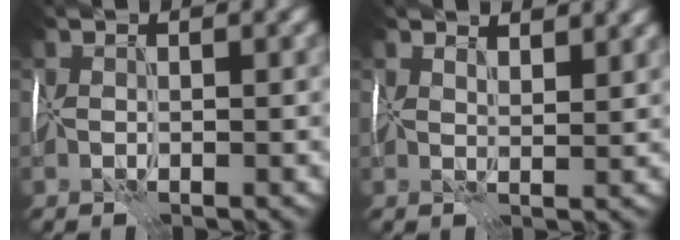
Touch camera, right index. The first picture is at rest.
{"total": 3.1, "force": [2.7, 0.7, 1.2], "torque": [-0.018, -0.001, 0.034]}